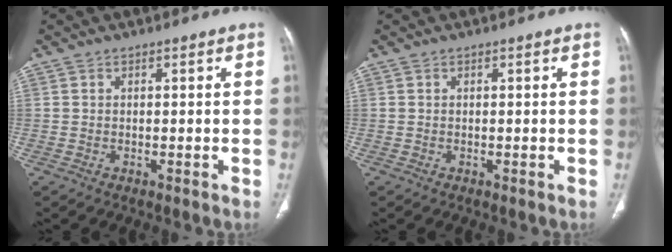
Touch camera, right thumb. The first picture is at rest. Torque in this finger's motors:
{"motor_torque": [0.02, 0.01, -0.29, -0.19, 0.03]}